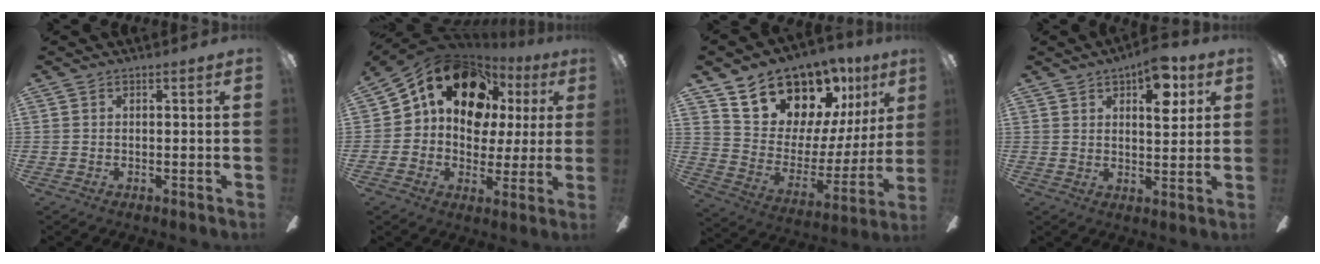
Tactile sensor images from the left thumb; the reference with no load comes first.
{"total": 19.5, "force": [9.9, 13.3, 10.3], "torque": [-0.182, -0.044, 0.178]}
{"total": 19.5, "force": [15.5, 10.0, 6.3], "torque": [-0.120, -0.103, 0.296]}
{"total": 9.4, "force": [4.7, 4.5, 6.9], "torque": [-0.090, -0.008, 0.076]}